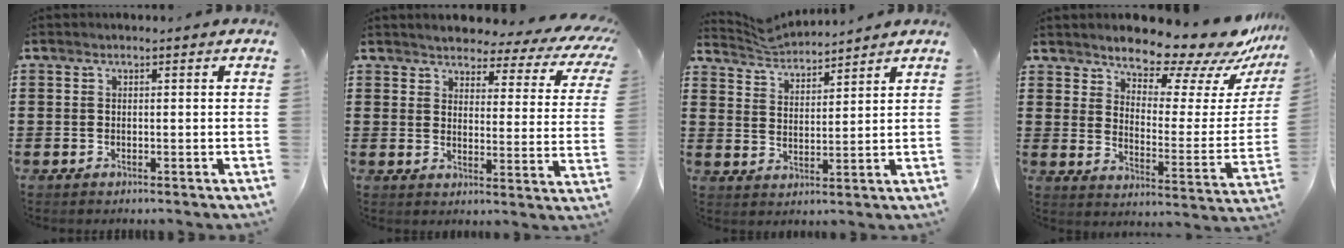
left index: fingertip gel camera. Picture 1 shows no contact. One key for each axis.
{"total": 3.3, "fx": 3.2, "fy": 0.5, "fz": 0.8, "tx": -0.029, "ty": -0.028, "tz": 0.048}
{"total": 3.9, "fx": 3.9, "fy": 0.0, "fz": -0.2, "tx": -0.012, "ty": -0.017, "tz": 0.071}
{"total": 10.6, "fx": 9.8, "fy": 2.2, "fz": 3.4, "tx": -0.071, "ty": -0.083, "tz": 0.167}